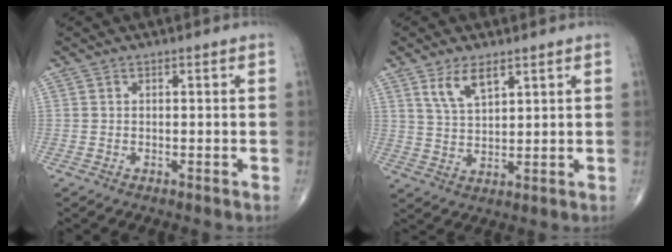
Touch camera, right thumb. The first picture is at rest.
{"total": 5.9, "force": [3.5, 2.4, 4.1], "torque": [-0.070, -0.021, 0.072]}